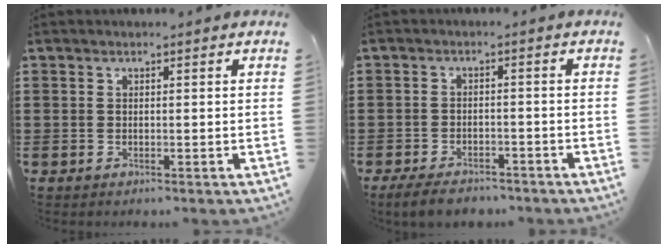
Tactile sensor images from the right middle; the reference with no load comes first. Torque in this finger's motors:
{"motor_torque": [1.61, 0.20, 0.43, 0.13]}